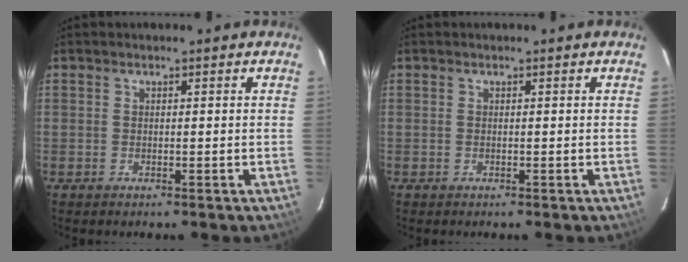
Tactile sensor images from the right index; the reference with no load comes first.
{"total": 0.0}